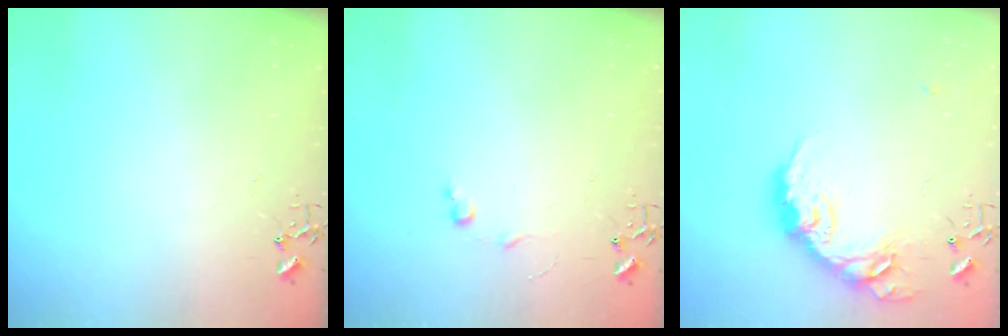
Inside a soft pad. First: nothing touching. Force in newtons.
{"total": 4.6, "press": 4.6, "slide": 0.6}
{"total": 18.5, "press": 18.5, "slide": 0.9}